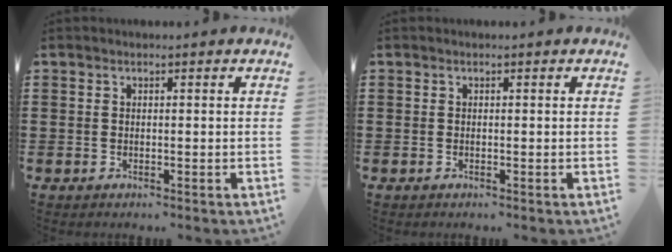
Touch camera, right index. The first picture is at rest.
{"total": 0.0}